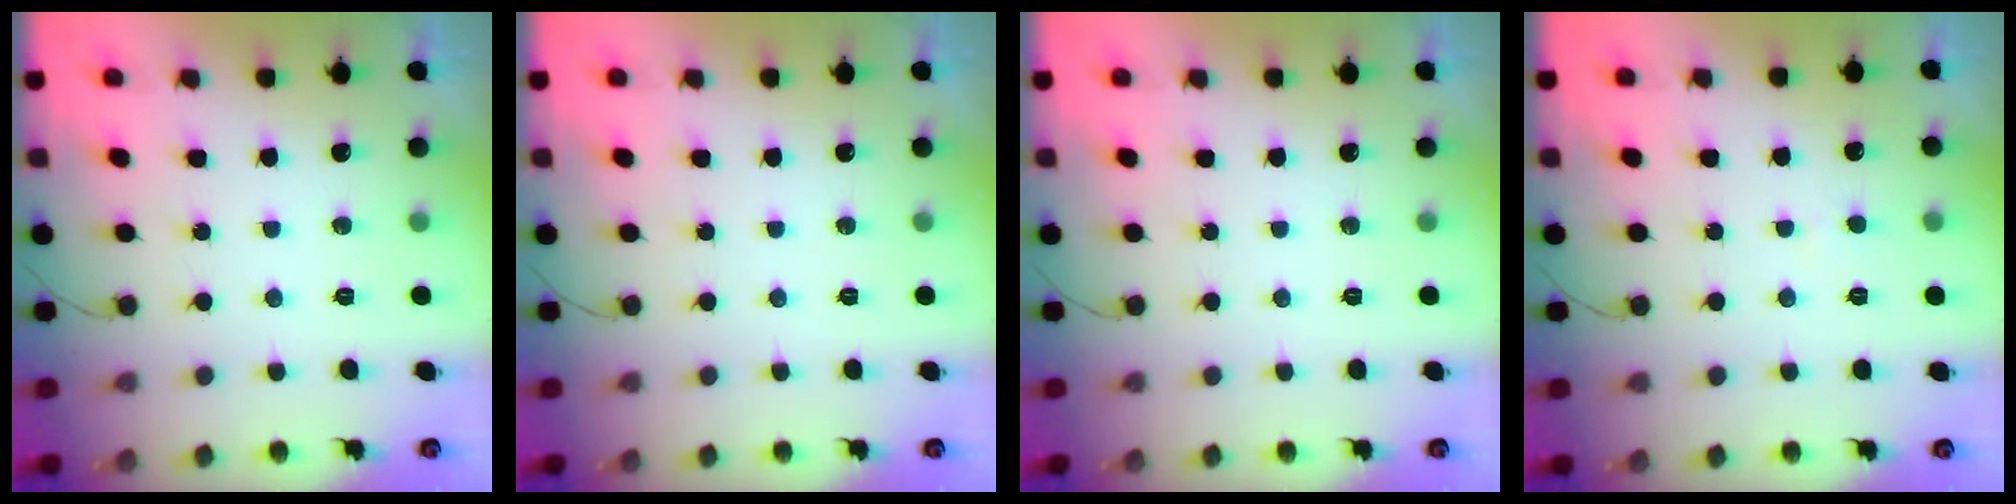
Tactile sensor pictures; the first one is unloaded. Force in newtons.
{"total": 0.0}
{"total": 0.0}
{"total": 1.8, "press": 1.7, "slide": 0.1}